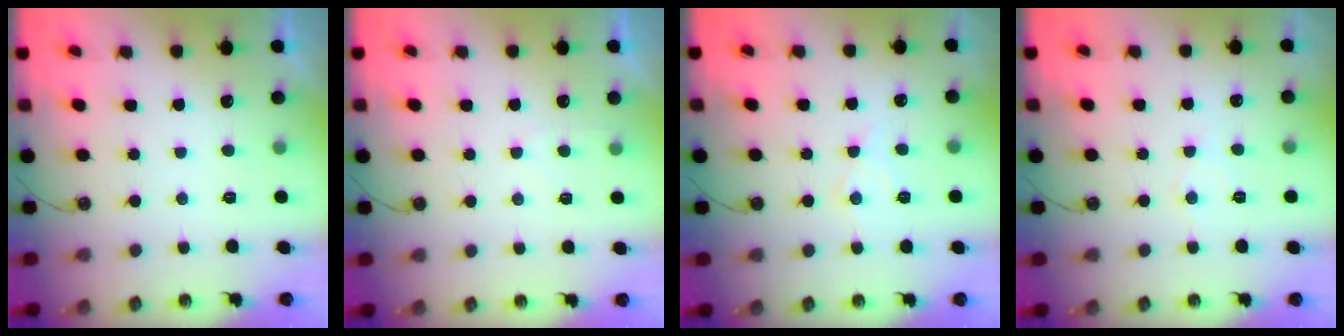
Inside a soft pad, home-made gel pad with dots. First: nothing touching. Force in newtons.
{"total": 3.3, "press": 3.3, "slide": 0.4}
{"total": 7.6, "press": 7.6, "slide": 0.6}
{"total": 4.4, "press": 4.3, "slide": 0.7}